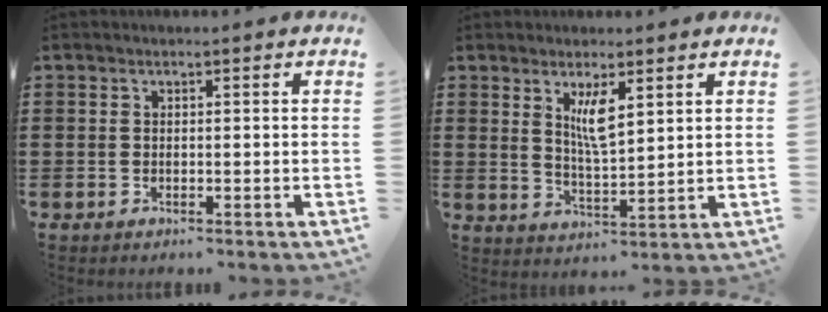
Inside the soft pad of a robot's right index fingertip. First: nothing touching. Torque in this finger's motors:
{"motor_torque": [0.52, 0.08, 0.17, 0.07]}